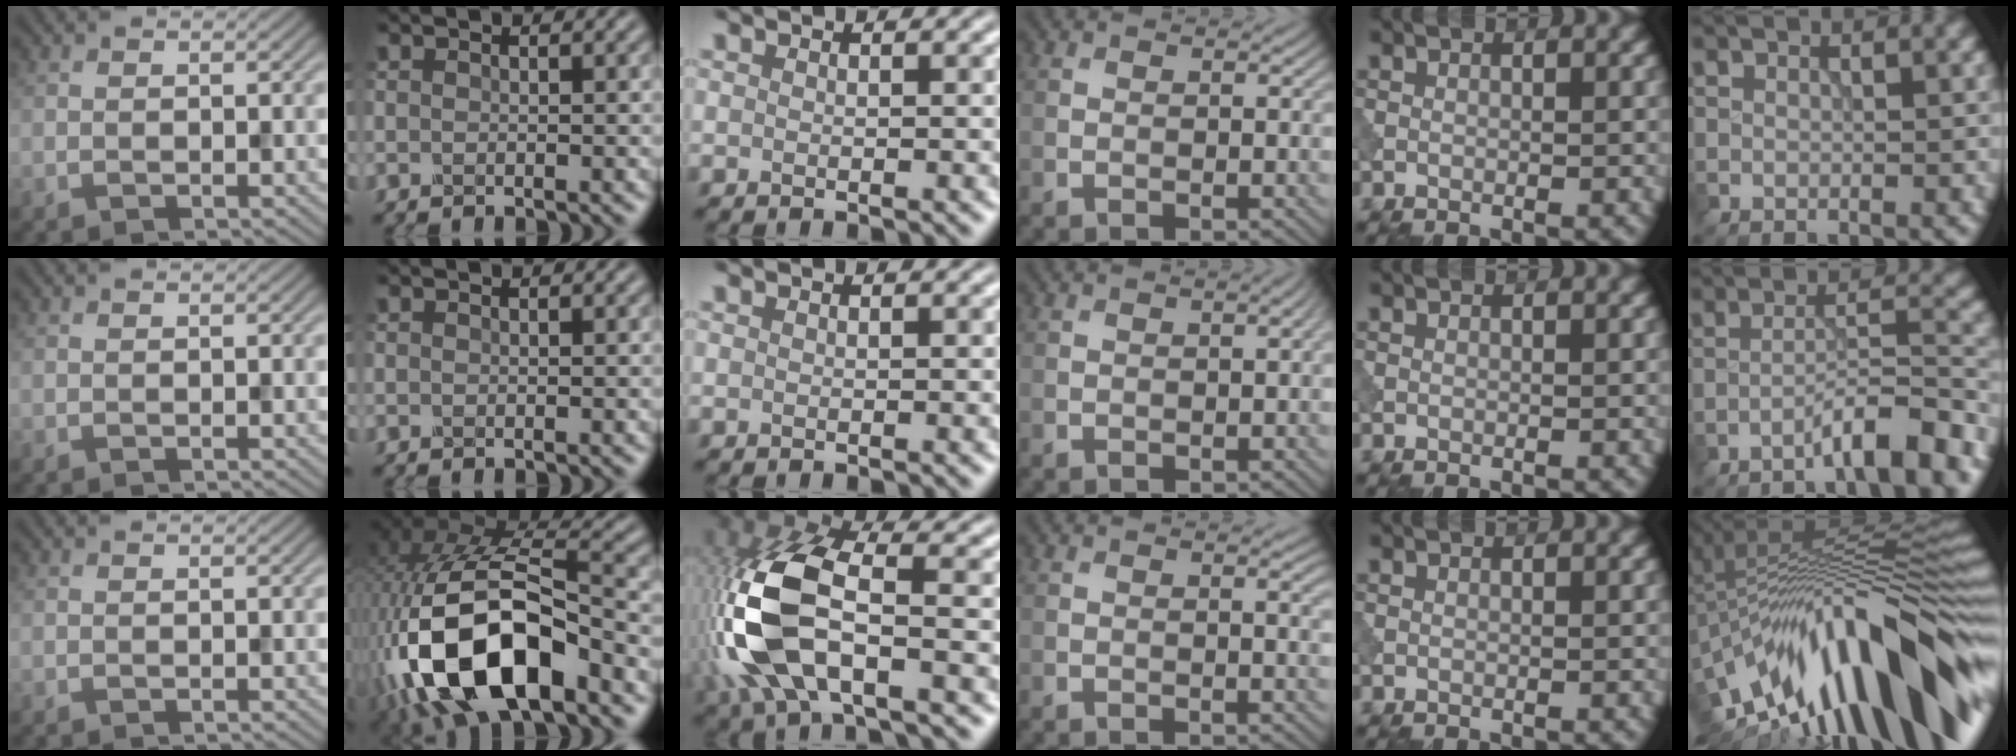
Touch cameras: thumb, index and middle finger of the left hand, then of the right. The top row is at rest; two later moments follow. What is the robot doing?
{"motion": "dispense", "object": "dispenser bottle"}